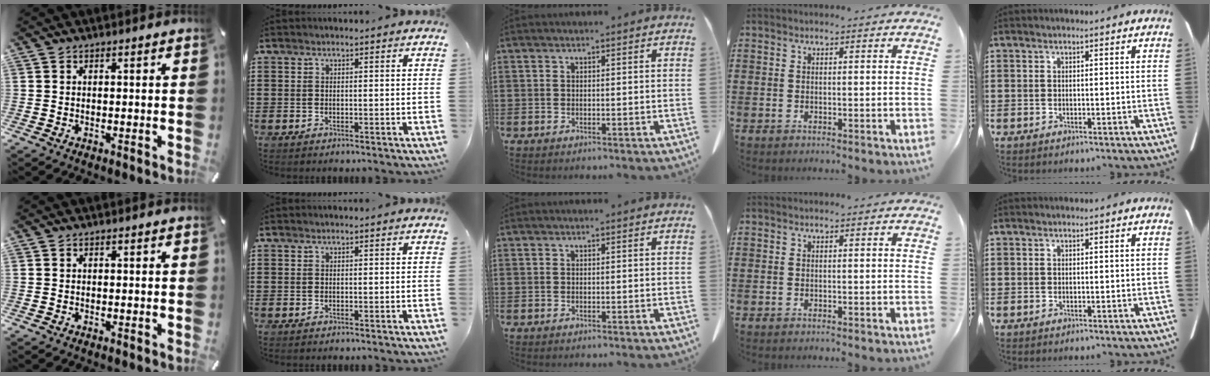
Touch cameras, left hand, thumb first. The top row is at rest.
{}